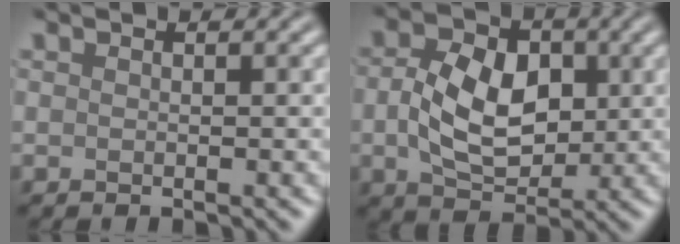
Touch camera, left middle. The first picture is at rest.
{"total": 6.2, "force": [0.4, 4.3, 4.5], "torque": [-0.088, 0.001, 0.009]}